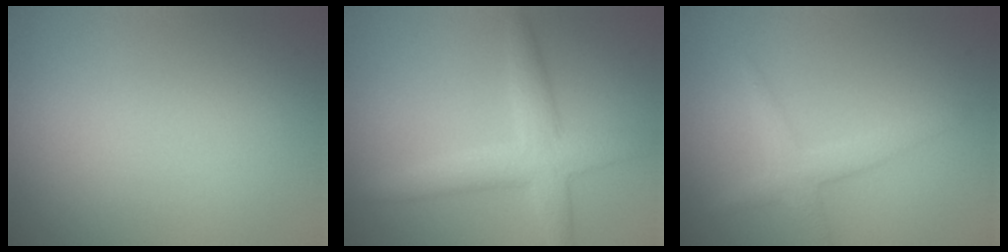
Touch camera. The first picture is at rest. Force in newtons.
{"total": 4.2, "press": 4.2, "slide": 0.1}
{"total": 2.3, "press": 2.3, "slide": 0.1}